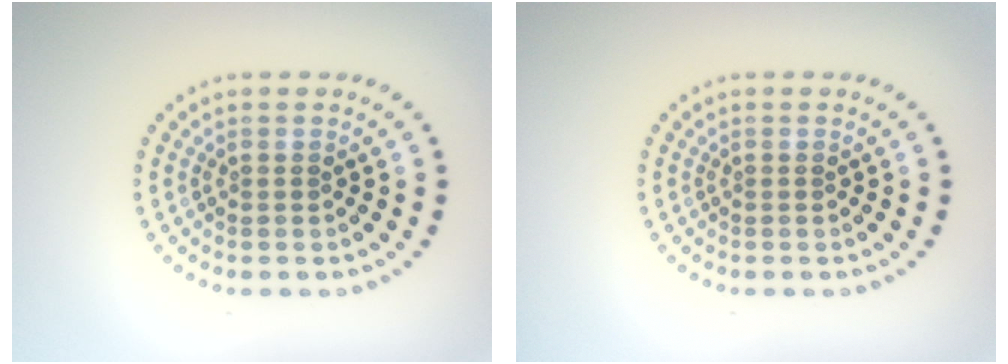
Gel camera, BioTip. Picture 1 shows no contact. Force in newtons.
{"total": 0.0}